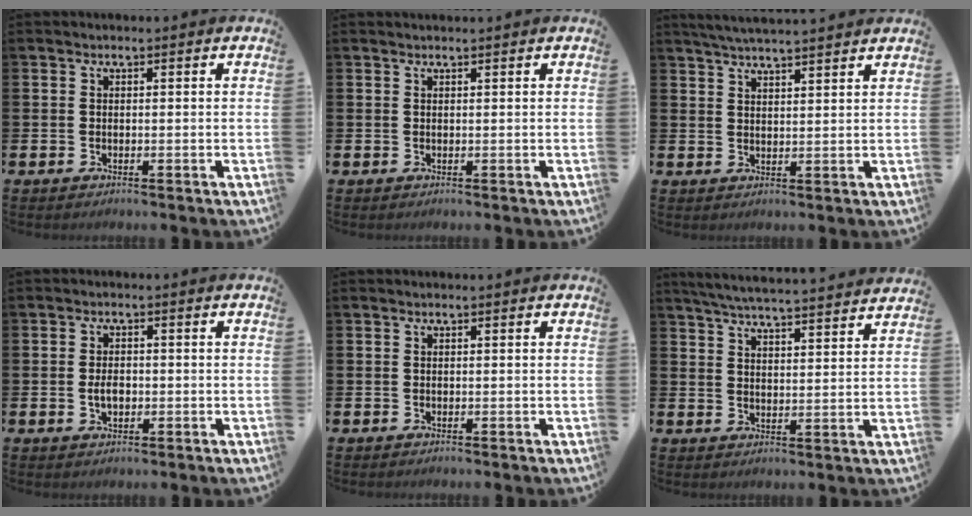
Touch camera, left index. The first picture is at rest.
{"total": 0.0}
{"total": 4.2, "force": [4.1, -0.3, 0.9], "torque": [-0.026, -0.013, 0.075]}
{"total": 2.6, "force": [-0.3, 1.6, 2.0], "torque": [-0.028, 0.001, -0.008]}
{"total": 0.0}
{"total": 5.9, "force": [5.8, -0.1, 1.2], "torque": [-0.041, -0.037, 0.102]}